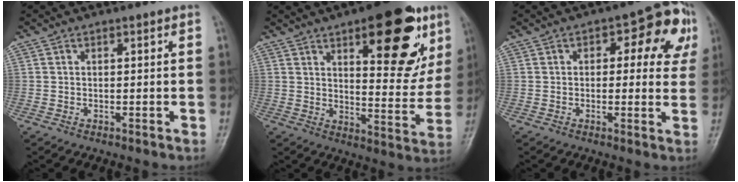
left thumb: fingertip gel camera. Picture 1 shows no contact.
{"total": 20.9, "force": [10.0, 8.2, 16.4], "torque": [-0.173, -0.039, 0.138]}
{"total": 11.8, "force": [3.6, 6.1, 9.5], "torque": [-0.063, 0.015, 0.035]}